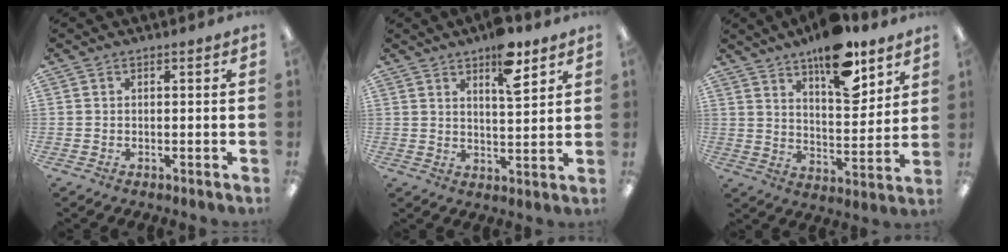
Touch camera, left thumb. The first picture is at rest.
{"total": 10.1, "force": [6.6, 3.5, 6.9], "torque": [-0.094, -0.033, 0.107]}
{"total": 16.9, "force": [12.0, 6.6, 10.0], "torque": [-0.144, -0.072, 0.202]}